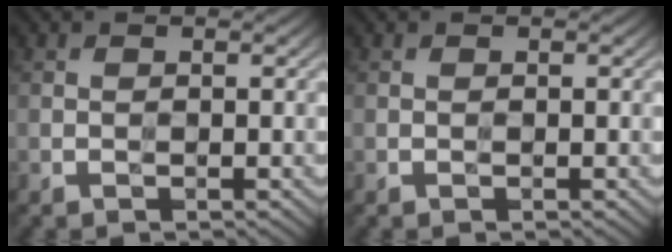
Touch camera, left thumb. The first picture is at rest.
{"total": 0.0}